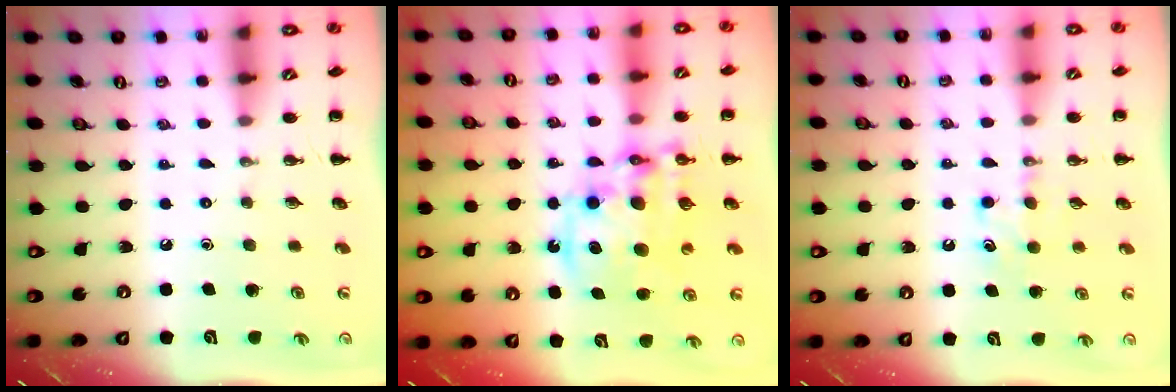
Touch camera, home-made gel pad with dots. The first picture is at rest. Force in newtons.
{"total": 14.6, "press": 14.1, "slide": 3.6}
{"total": 6.4, "press": 6.2, "slide": 1.6}